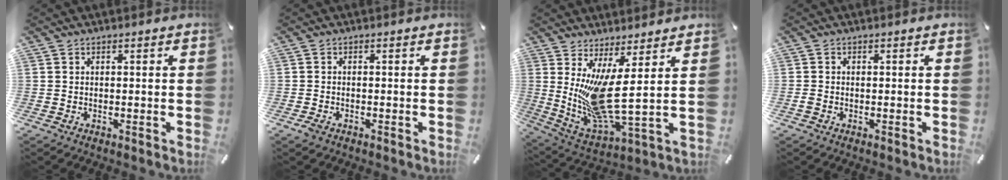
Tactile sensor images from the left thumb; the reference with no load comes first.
{"total": 1.2, "force": [-0.8, 0.8, 0.5], "torque": [-0.008, 0.003, -0.016]}
{"total": 14.6, "force": [3.2, 3.9, 13.7], "torque": [-0.285, -0.041, 0.056]}
{"total": 0.7, "force": [-0.4, 0.5, 0.3], "torque": [-0.005, 0.002, -0.009]}